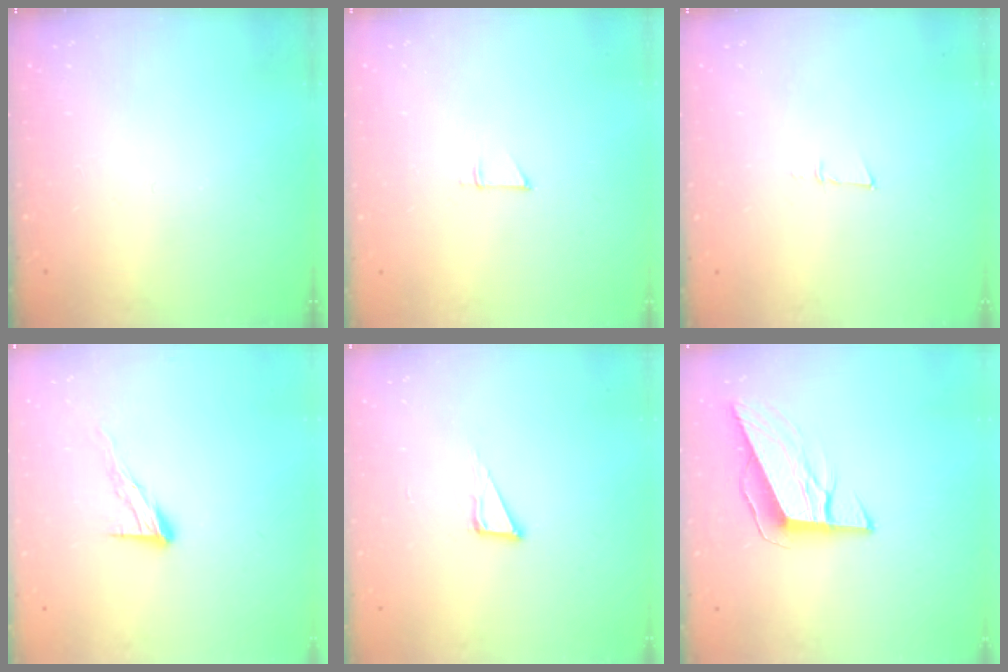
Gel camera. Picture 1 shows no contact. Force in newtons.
{"total": 3.5, "press": 3.4, "slide": 0.4}
{"total": 3.9, "press": 3.8, "slide": 0.9}
{"total": 8.7, "press": 8.7, "slide": 0.7}
{"total": 6.4, "press": 6.4, "slide": 0.4}
{"total": 10.0, "press": 9.7, "slide": 2.5}